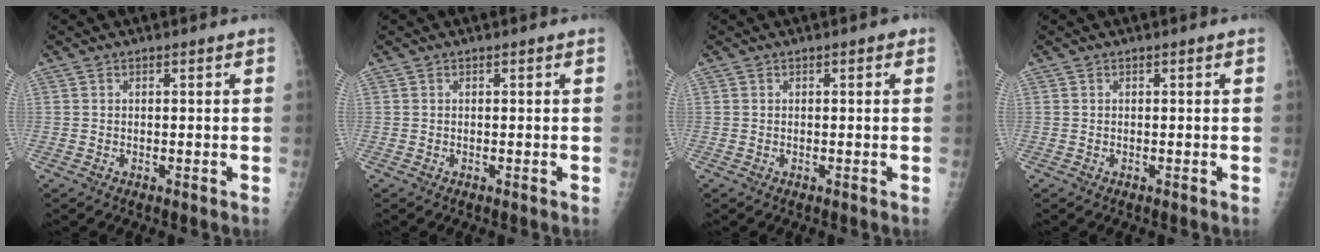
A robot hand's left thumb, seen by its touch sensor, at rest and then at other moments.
{"total": 0.0}
{"total": 0.6, "force": [0.3, 0.3, 0.4], "torque": [-0.004, 0.000, 0.001]}
{"total": 0.0}